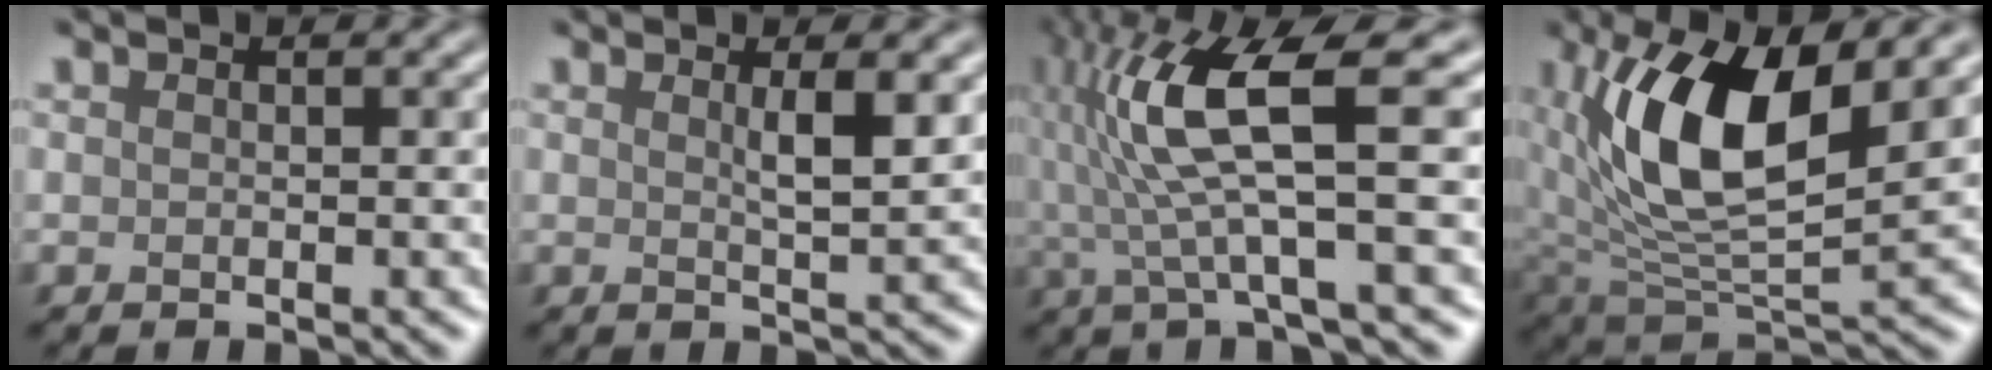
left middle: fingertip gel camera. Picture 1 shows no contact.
{"total": 2.4, "force": [0.9, 0.5, 2.2], "torque": [-0.031, -0.001, 0.012]}
{"total": 8.3, "force": [0.7, 1.4, 8.2], "torque": [-0.168, 0.012, 0.013]}
{"total": 11.2, "force": [3.5, 5.2, 9.3], "torque": [-0.178, -0.004, 0.061]}